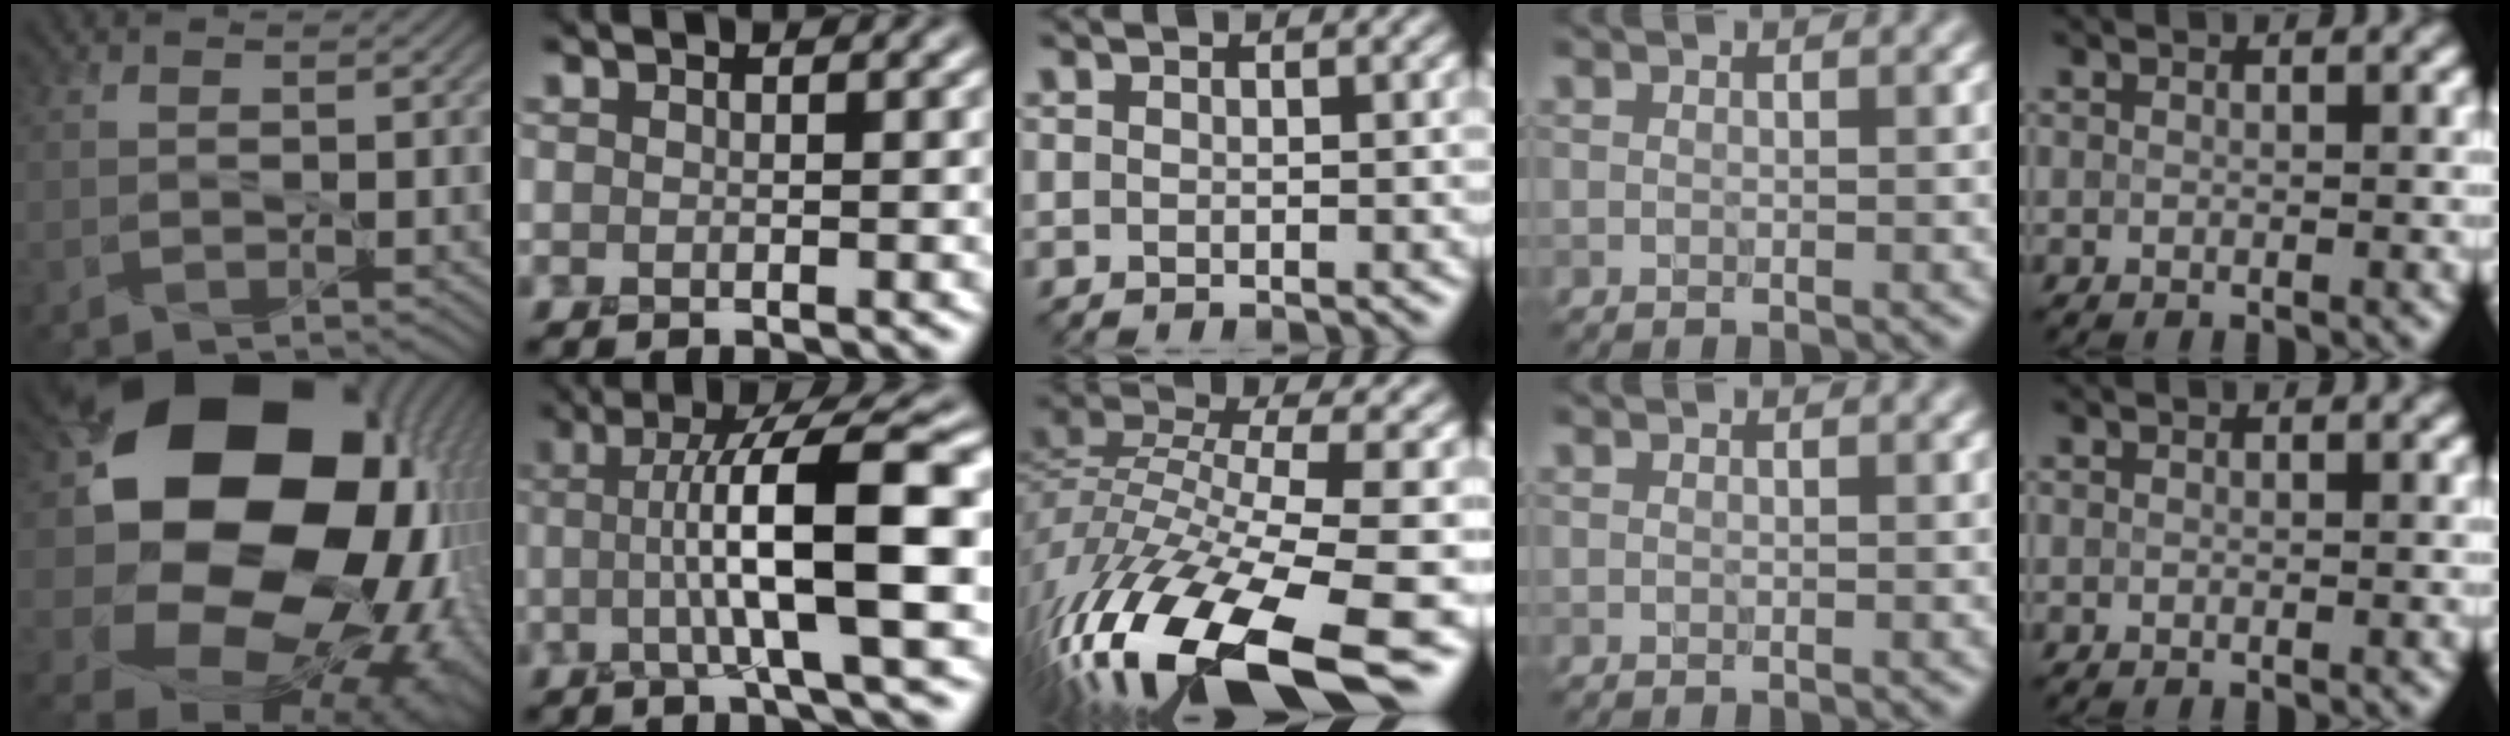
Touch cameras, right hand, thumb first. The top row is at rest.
{"thumb": {"total": 22.4, "force": [3.8, 17.3, 13.7], "torque": [-0.281, -0.063, 0.116]}, "index": {"total": 10.4, "force": [-0.2, 1.8, 10.2], "torque": [-0.140, 0.014, -0.010]}, "middle": {"total": 16.2, "force": [-9.8, 4.6, 12.1], "torque": [-0.263, -0.005, -0.167]}}